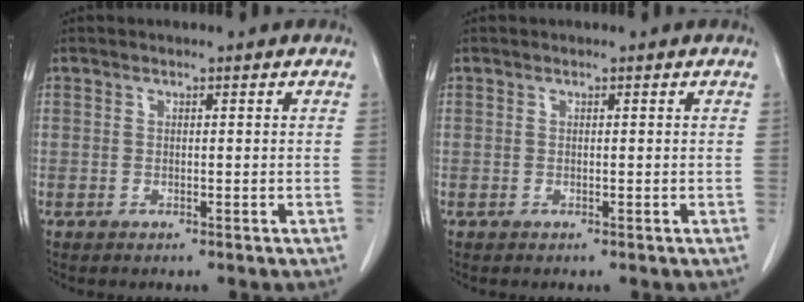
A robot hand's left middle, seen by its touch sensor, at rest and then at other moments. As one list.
[{"total": 0.0}]